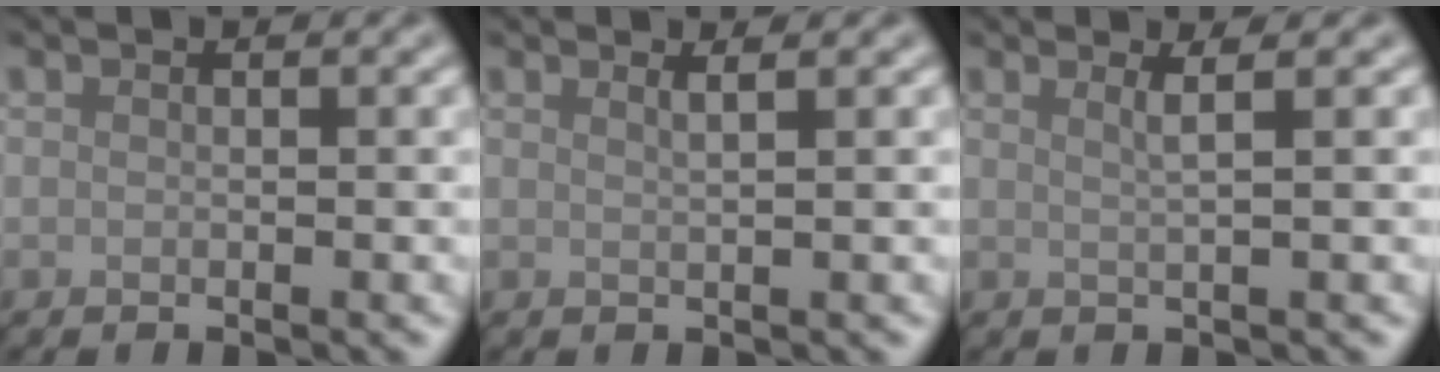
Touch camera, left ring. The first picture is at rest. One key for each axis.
{"total": 1.4, "fx": 0.8, "fy": 0.5, "fz": 1.0, "tx": -0.005, "ty": 0.004, "tz": 0.002}
{"total": 1.9, "fx": 0.8, "fy": 0.6, "fz": 1.6, "tx": -0.021, "ty": 0.004, "tz": 0.003}